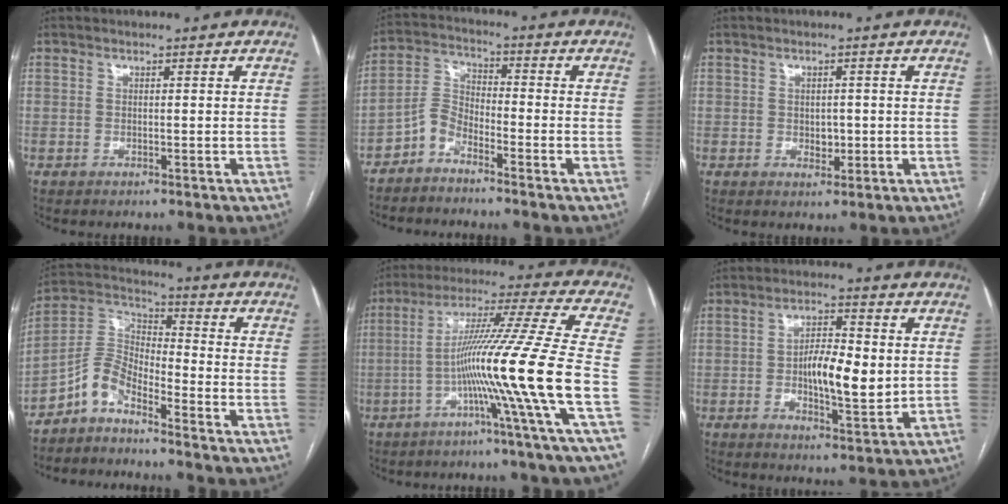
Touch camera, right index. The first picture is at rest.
{"total": 4.5, "force": [-3.6, 1.8, 2.0], "torque": [-0.044, 0.002, -0.080]}
{"total": 2.3, "force": [-0.1, 1.7, 1.6], "torque": [-0.019, 0.001, 0.004]}
{"total": 7.0, "force": [-5.4, 2.5, 3.5], "torque": [-0.076, 0.023, -0.114]}
{"total": 17.5, "force": [-4.9, -3.9, 16.3], "torque": [-0.280, -0.008, -0.096]}
{"total": 9.1, "force": [0.0, 3.0, 8.6], "torque": [-0.147, 0.003, 0.001]}